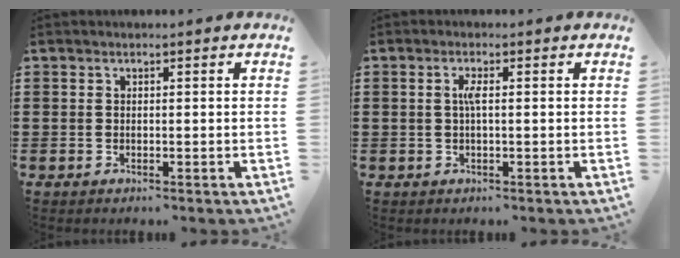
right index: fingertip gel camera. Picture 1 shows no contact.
{"total": 2.0, "force": [0.0, 0.3, 2.0], "torque": [-0.040, -0.002, 0.000]}